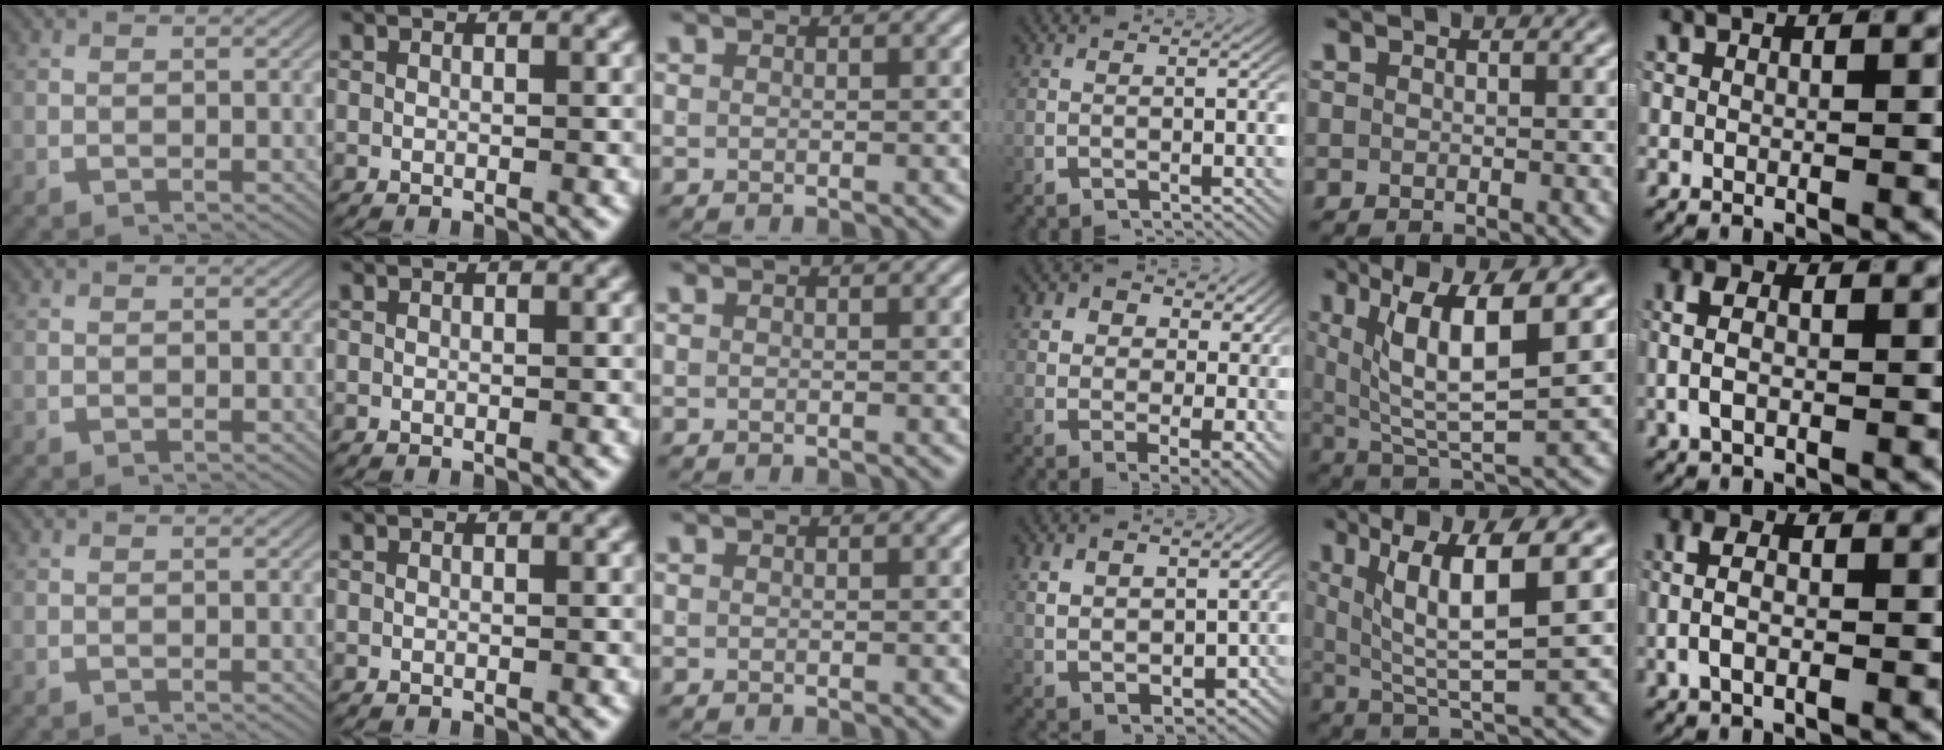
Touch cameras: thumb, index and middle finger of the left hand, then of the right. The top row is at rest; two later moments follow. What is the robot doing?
{"motion": "lift_and_place", "object": "jacket"}